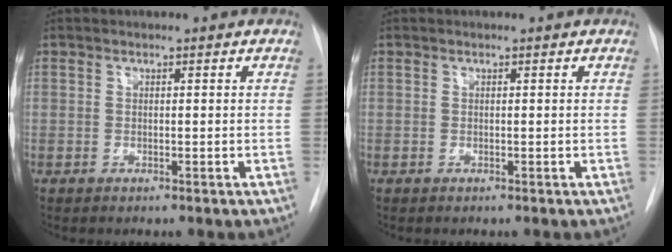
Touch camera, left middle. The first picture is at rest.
{"total": 0.0}